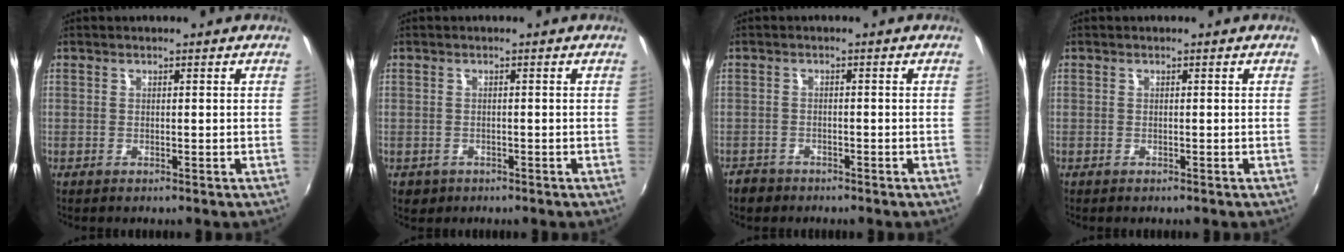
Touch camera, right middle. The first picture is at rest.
{"total": 2.5, "force": [-1.1, 2.0, 0.8], "torque": [-0.021, -0.005, -0.013]}
{"total": 3.2, "force": [-2.5, 1.9, 0.6], "torque": [-0.024, -0.003, -0.046]}
{"total": 0.0}